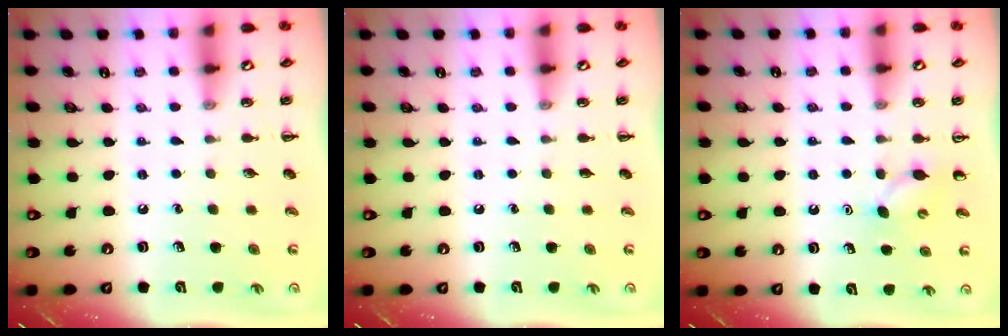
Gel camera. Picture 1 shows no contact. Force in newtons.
{"total": 0.0}
{"total": 4.0, "press": 3.8, "slide": 1.1}